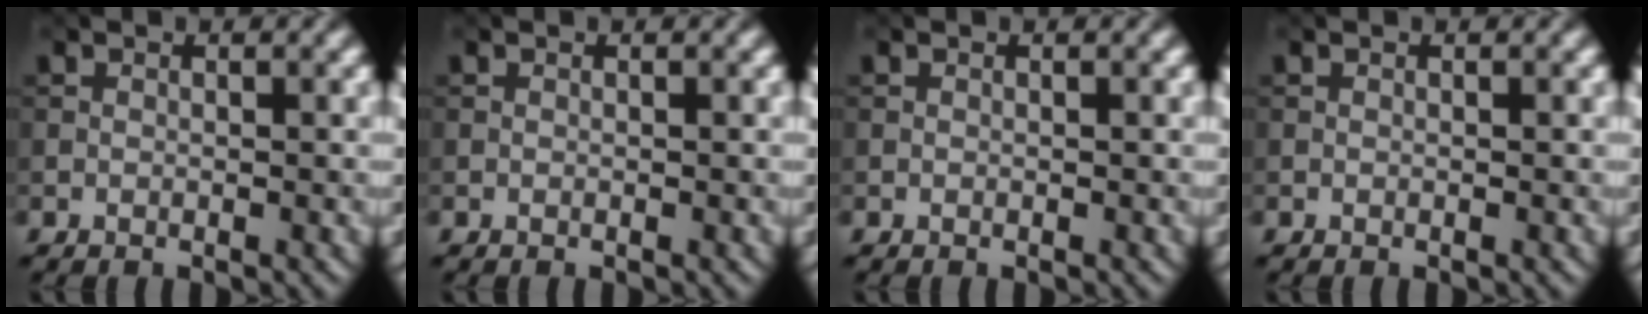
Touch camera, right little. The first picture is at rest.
{"total": 0.0}
{"total": 0.0}
{"total": 0.0}